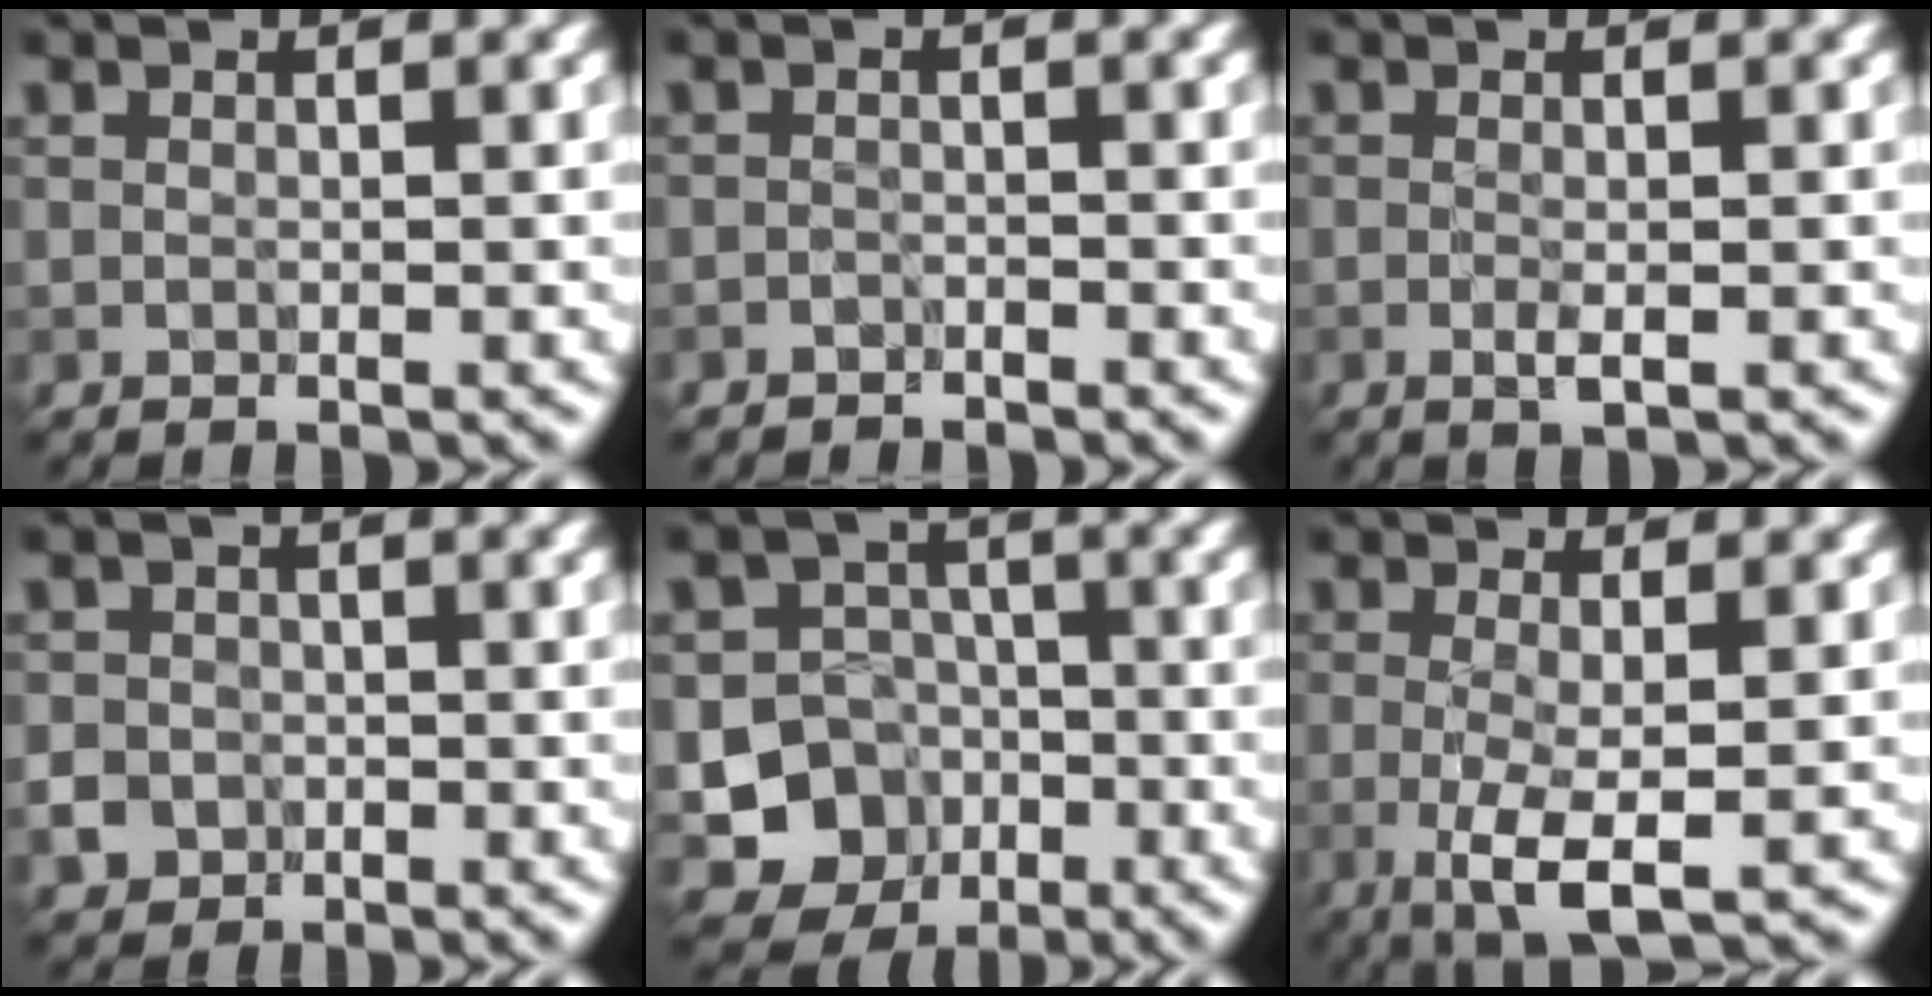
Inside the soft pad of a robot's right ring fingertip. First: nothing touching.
{"total": 1.1, "force": [-1.0, 0.3, 0.0], "torque": [0.003, 0.000, -0.019]}
{"total": 1.2, "force": [-0.3, 0.3, 1.1], "torque": [-0.023, -0.004, -0.006]}
{"total": 2.7, "force": [-0.9, 2.4, 0.6], "torque": [0.001, -0.001, -0.022]}
{"total": 8.6, "force": [-3.1, 7.7, 2.1], "torque": [-0.006, -0.013, -0.072]}
{"total": 4.3, "force": [-0.8, 1.1, 4.1], "torque": [-0.084, -0.012, -0.015]}